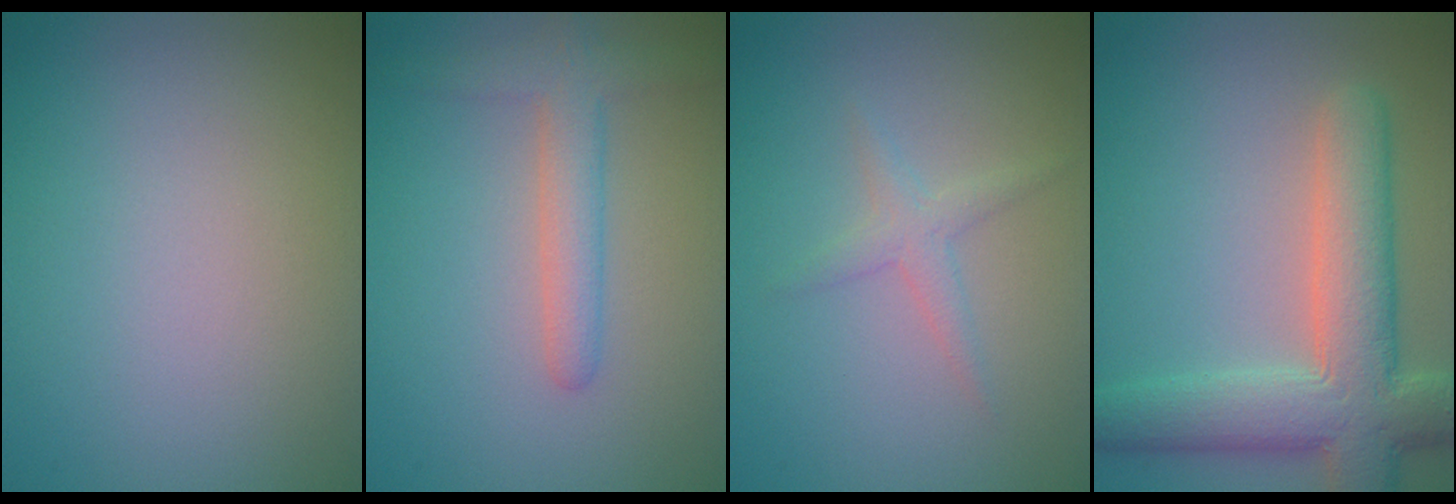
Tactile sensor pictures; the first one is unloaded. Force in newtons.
{"total": 3.4, "press": 3.4, "slide": 0.2}
{"total": 1.6, "press": 1.6, "slide": 0.1}
{"total": 8.0, "press": 8.0, "slide": 0.5}